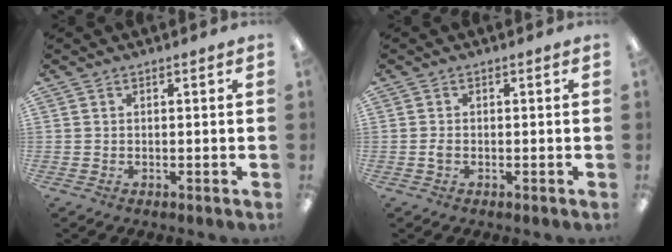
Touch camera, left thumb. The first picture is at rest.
{"total": 1.5, "force": [-0.3, 0.8, 1.3], "torque": [-0.024, 0.002, -0.006]}